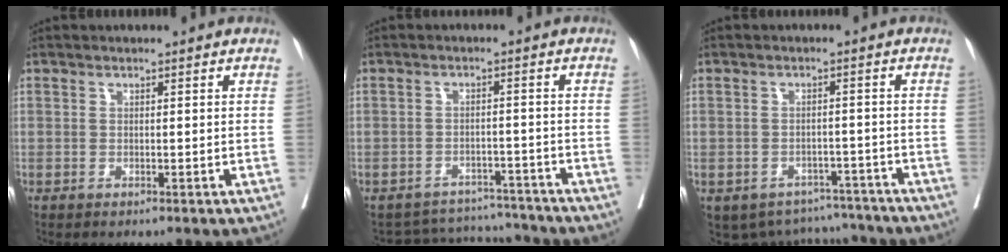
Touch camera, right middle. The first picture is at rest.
{"total": 7.8, "force": [-7.6, 1.4, -1.3], "torque": [0.021, 0.025, -0.104]}
{"total": 9.1, "force": [-8.1, 4.1, 0.3], "torque": [0.004, 0.026, -0.100]}